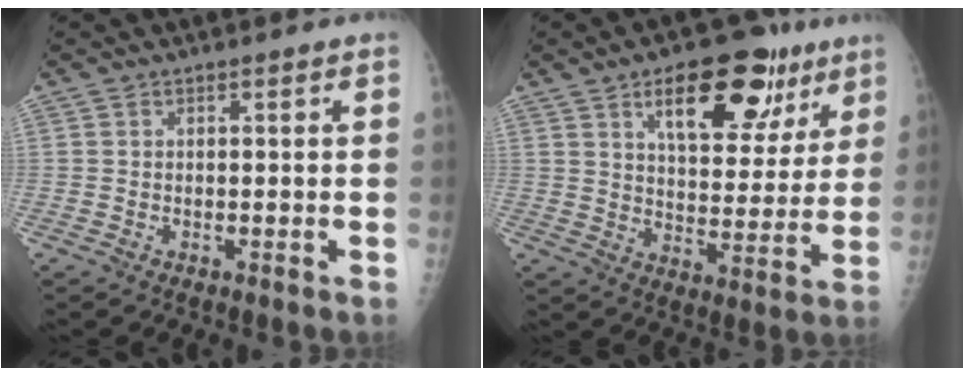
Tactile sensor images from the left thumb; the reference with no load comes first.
{"total": 18.4, "force": [9.8, 9.0, 12.8], "torque": [-0.130, -0.032, 0.145]}